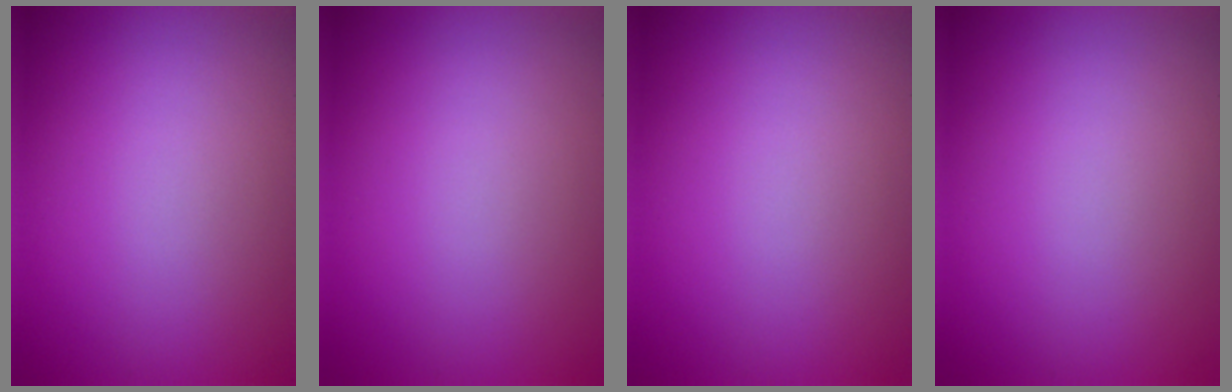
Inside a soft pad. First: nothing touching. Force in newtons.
{"total": 0.0}
{"total": 0.0}
{"total": 0.0}